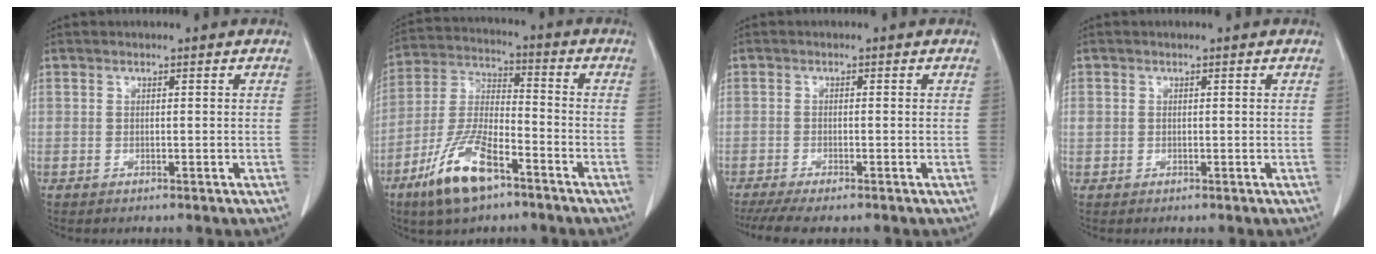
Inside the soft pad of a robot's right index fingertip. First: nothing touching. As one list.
[{"total": 12.8, "force": [-7.6, 3.8, 9.6], "torque": [-0.203, -0.010, -0.141]}, {"total": 6.3, "force": [-5.1, 0.7, 3.6], "torque": [-0.053, -0.013, -0.081]}, {"total": 1.3, "force": [0.1, 1.1, 0.5], "torque": [-0.011, 0.015, 0.007]}]